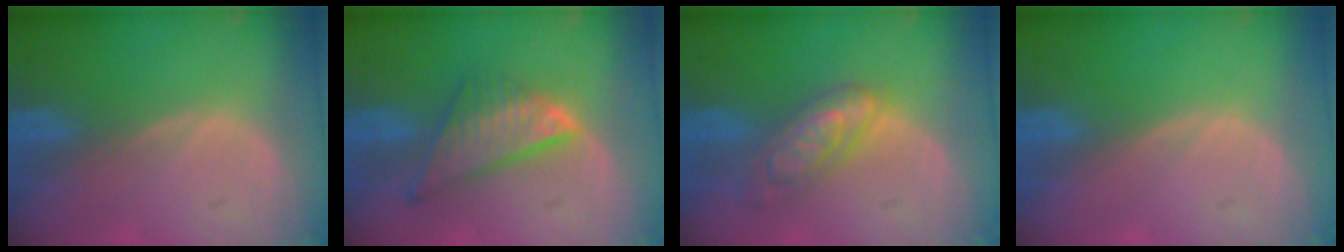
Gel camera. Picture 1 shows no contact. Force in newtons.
{"total": 8.3, "press": 7.1, "slide": 4.3}
{"total": 6.4, "press": 6.4, "slide": 0.5}
{"total": 0.0}